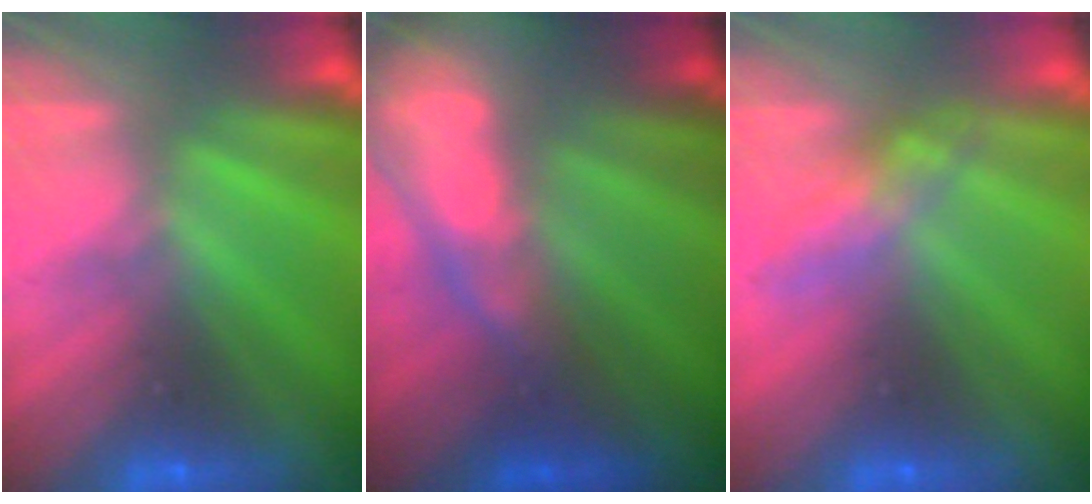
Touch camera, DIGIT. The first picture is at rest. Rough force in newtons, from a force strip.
{"total": 5.7}
{"total": 2.6}